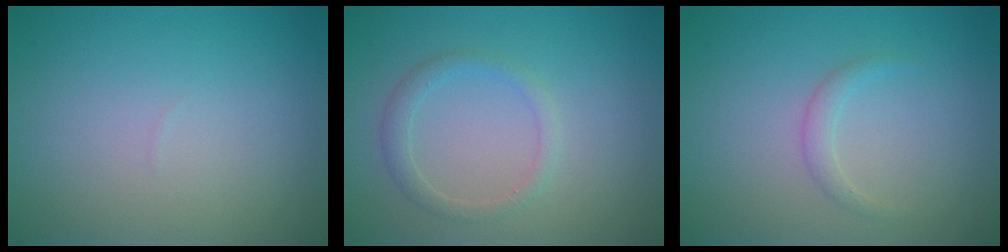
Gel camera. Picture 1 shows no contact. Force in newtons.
{"total": 1.7, "press": 1.7, "slide": 0.1}
{"total": 1.2, "press": 1.1, "slide": 0.1}